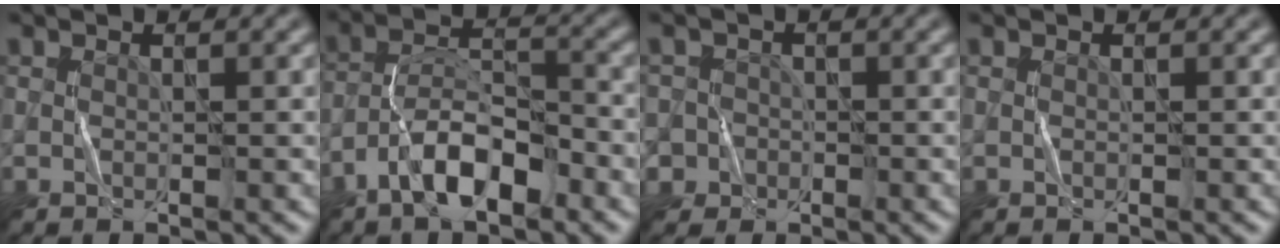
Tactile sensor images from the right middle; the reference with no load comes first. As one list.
[{"total": 5.8, "force": [-3.6, 2.1, 4.0], "torque": [-0.068, 0.010, -0.069]}, {"total": 3.7, "force": [-1.7, 3.3, 0.1], "torque": [0.020, -0.001, -0.044]}, {"total": 0.0}]